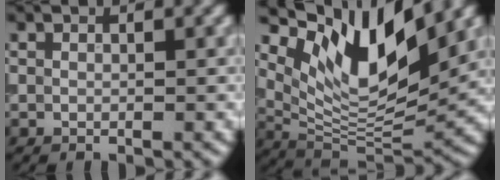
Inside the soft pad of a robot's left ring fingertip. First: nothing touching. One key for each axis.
{"total": 10.0, "fx": 5.5, "fy": 3.7, "fz": 7.5, "tx": -0.133, "ty": -0.007, "tz": 0.109}